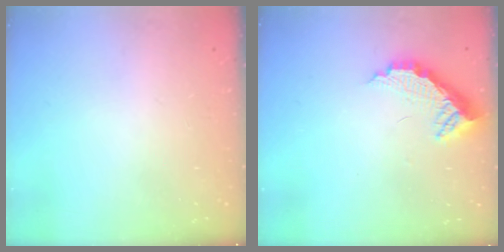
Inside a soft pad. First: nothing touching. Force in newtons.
{"total": 11.0, "press": 11.0, "slide": 0.7}